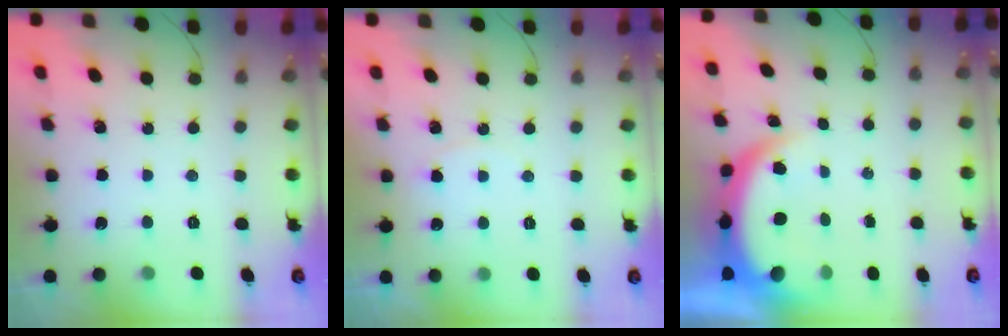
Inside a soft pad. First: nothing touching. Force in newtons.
{"total": 2.7, "press": 2.7, "slide": 0.3}
{"total": 6.9, "press": 6.9, "slide": 0.9}